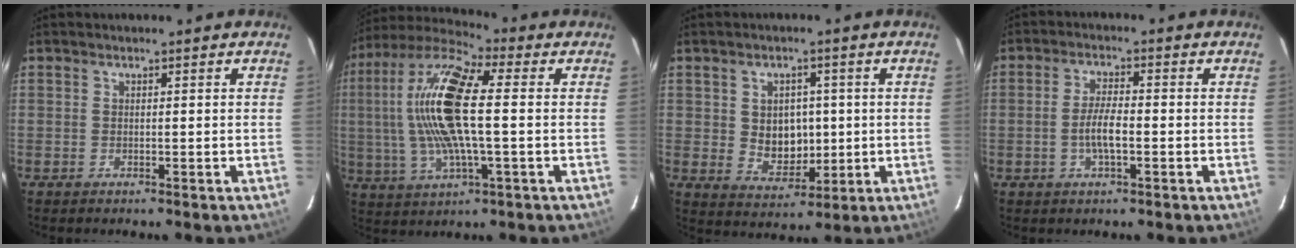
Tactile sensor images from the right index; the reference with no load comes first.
{"total": 18.0, "force": [1.5, 5.4, 17.1], "torque": [-0.336, 0.013, 0.017]}
{"total": 7.3, "force": [0.3, 5.9, 4.3], "torque": [-0.076, 0.002, 0.022]}
{"total": 4.9, "force": [-1.4, 1.3, 4.5], "torque": [-0.091, 0.001, -0.025]}